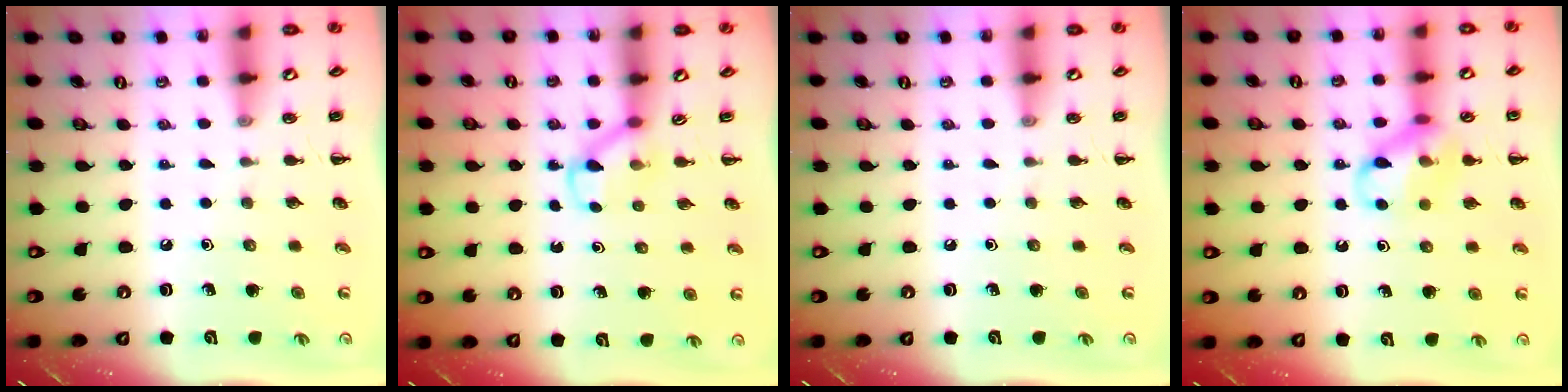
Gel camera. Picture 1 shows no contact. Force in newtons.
{"total": 3.5, "press": 3.2, "slide": 1.4}
{"total": 0.0}
{"total": 13.1, "press": 13.0, "slide": 1.7}